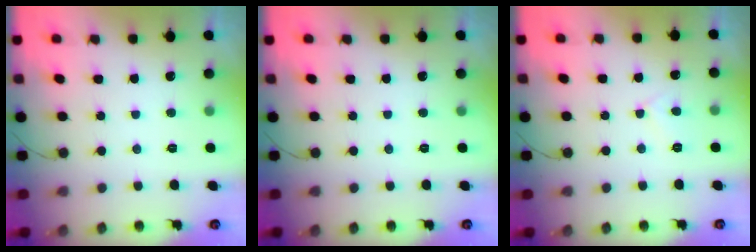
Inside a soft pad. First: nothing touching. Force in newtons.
{"total": 0.0}
{"total": 4.1, "press": 4.1, "slide": 0.4}